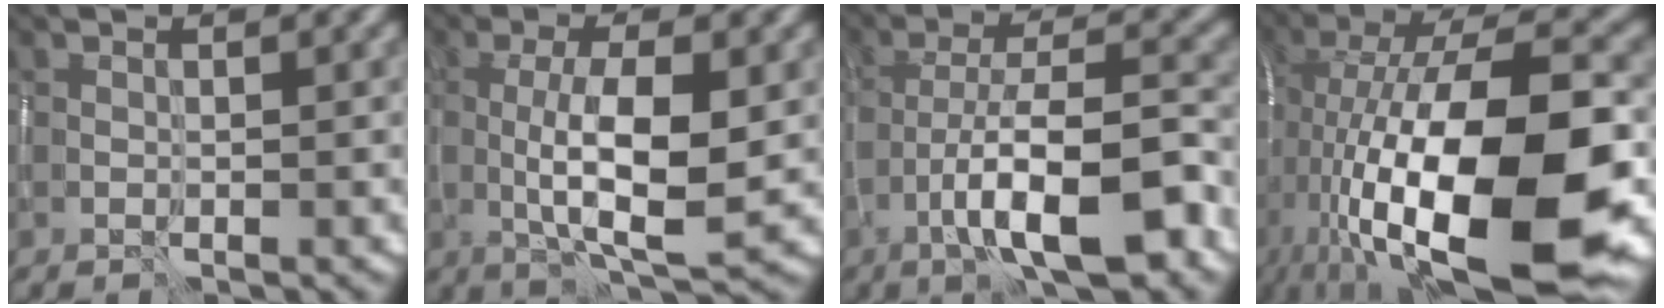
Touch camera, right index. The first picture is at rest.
{"total": 7.4, "force": [-0.5, 2.1, 7.0], "torque": [-0.121, -0.008, -0.005]}
{"total": 9.7, "force": [-4.7, 2.6, 8.1], "torque": [-0.131, 0.013, -0.082]}
{"total": 18.8, "force": [-4.3, 7.1, 16.9], "torque": [-0.297, 0.004, -0.059]}